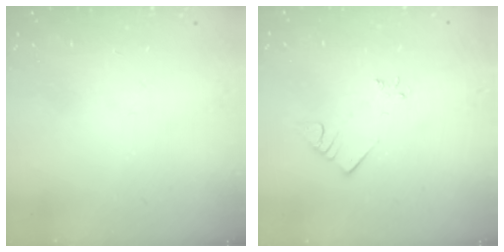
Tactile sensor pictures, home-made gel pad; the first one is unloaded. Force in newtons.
{"total": 3.2, "press": 3.2, "slide": 0.1}